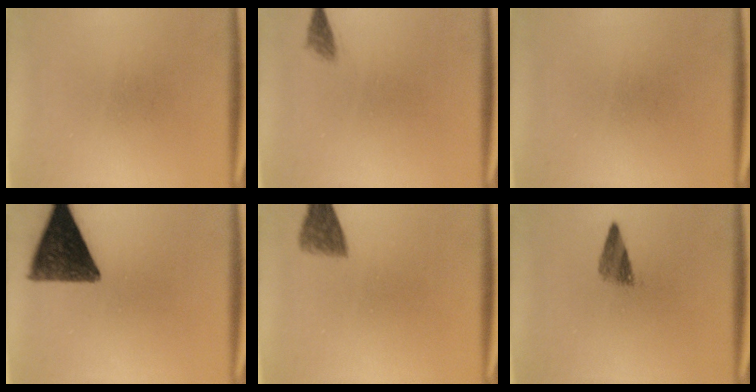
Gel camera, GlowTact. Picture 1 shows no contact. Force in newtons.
{"total": 1.3}
{"total": 0.0}
{"total": 12.0}
{"total": 3.8}
{"total": 2.9}